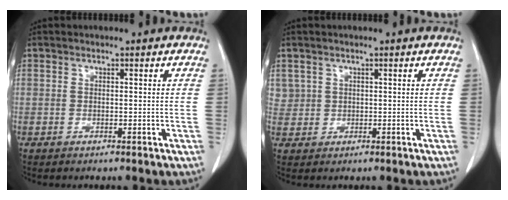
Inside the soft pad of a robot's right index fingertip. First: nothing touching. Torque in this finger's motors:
{"motor_torque": [0.01, -0.01, 0.02, 0.00]}